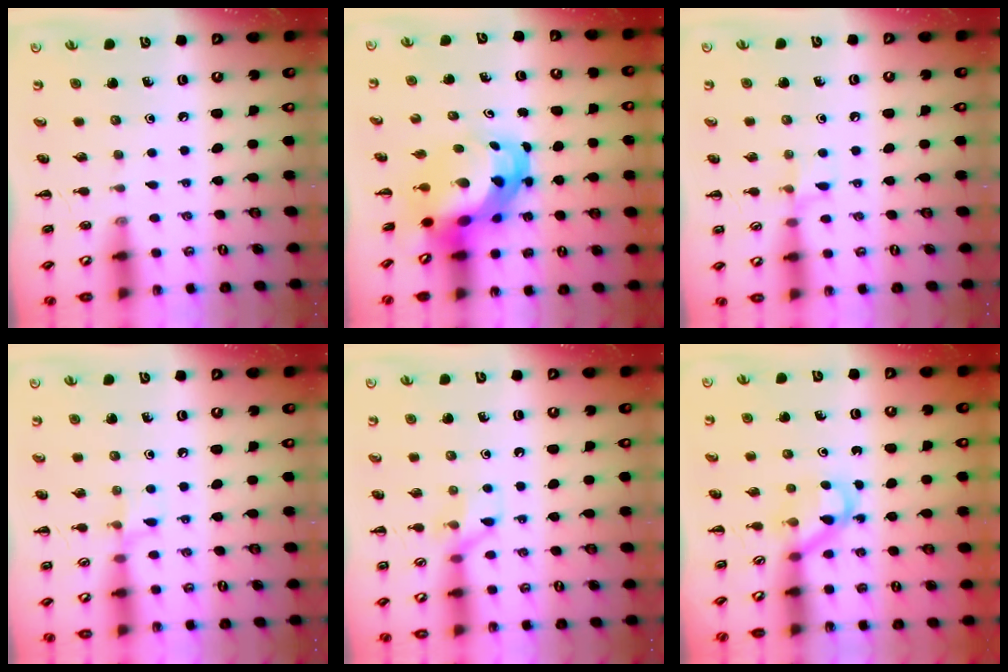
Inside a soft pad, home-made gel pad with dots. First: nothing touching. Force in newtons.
{"total": 6.2, "press": 6.0, "slide": 1.7}
{"total": 5.7, "press": 5.4, "slide": 1.8}
{"total": 5.7, "press": 5.4, "slide": 1.8}
{"total": 7.0, "press": 6.9, "slide": 0.7}
{"total": 3.3, "press": 3.1, "slide": 1.2}